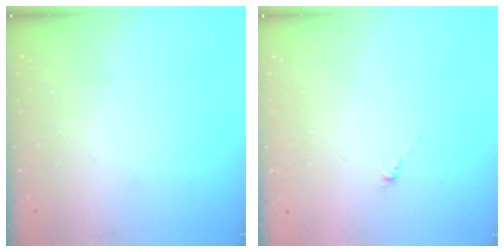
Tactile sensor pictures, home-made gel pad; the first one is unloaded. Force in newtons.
{"total": 0.0}